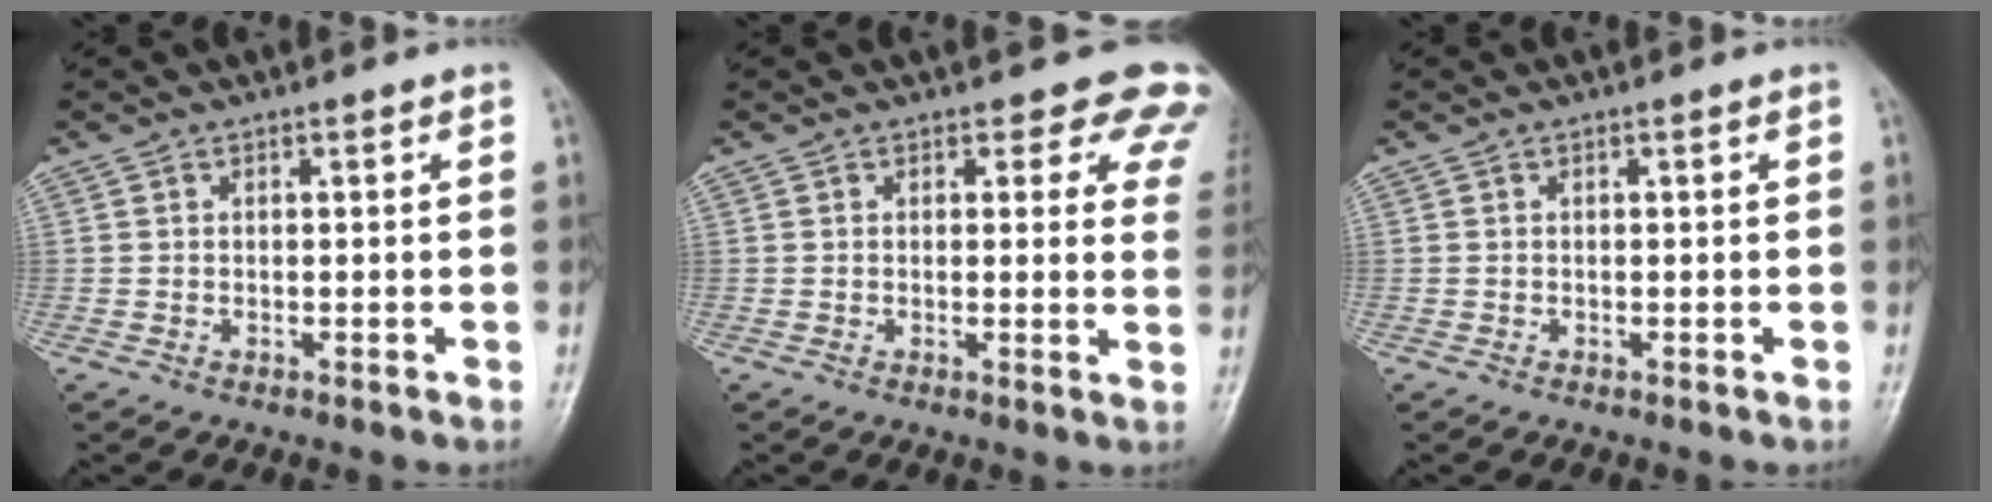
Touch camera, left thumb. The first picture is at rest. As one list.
[{"total": 8.5, "force": [7.2, 3.8, 2.5], "torque": [0.028, -0.033, 0.049]}, {"total": 0.0}]